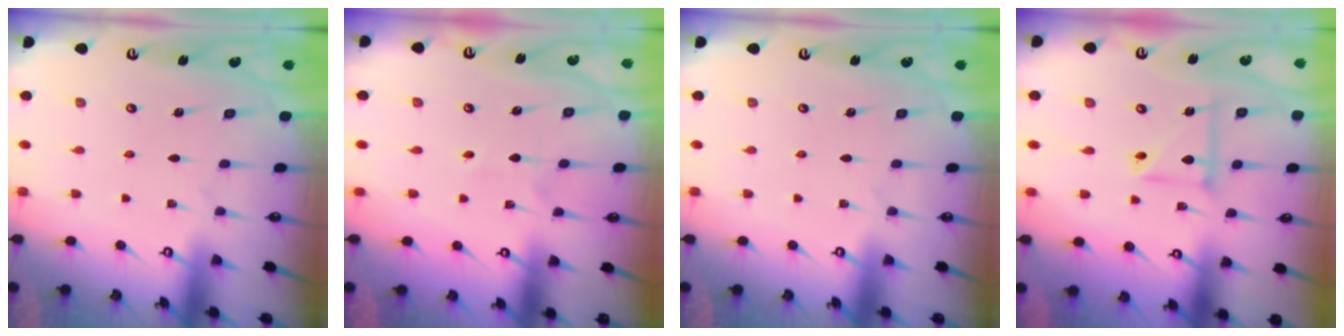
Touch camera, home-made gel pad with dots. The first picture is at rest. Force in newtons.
{"total": 2.2, "press": 2.0, "slide": 0.8}
{"total": 0.0}
{"total": 7.8, "press": 7.8, "slide": 0.5}